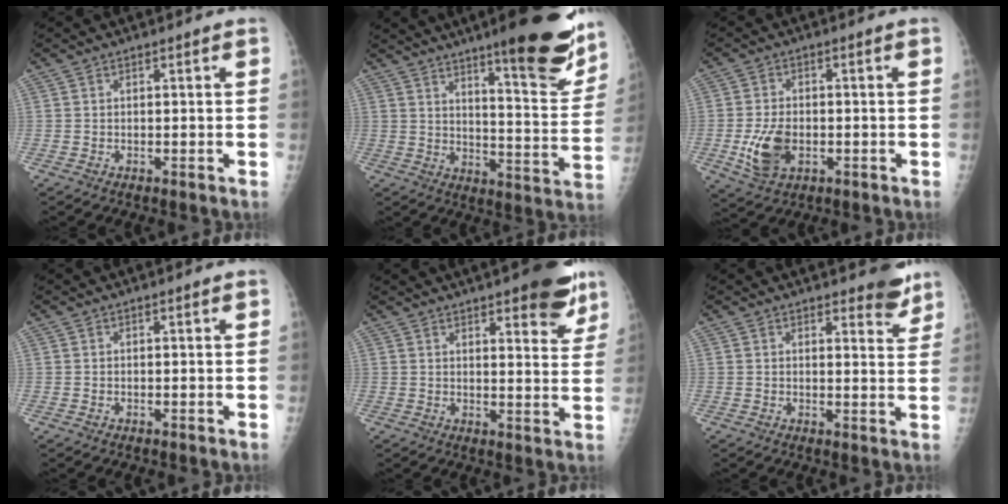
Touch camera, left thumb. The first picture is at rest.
{"total": 20.5, "force": [13.9, 3.5, 14.6], "torque": [-0.168, -0.080, 0.196]}
{"total": 7.8, "force": [-2.0, 4.9, 5.8], "torque": [-0.105, 0.005, -0.029]}
{"total": 0.0}
{"total": 13.2, "force": [8.7, 3.9, 9.1], "torque": [-0.081, -0.037, 0.105]}
{"total": 4.7, "force": [3.8, 1.5, 2.2], "torque": [-0.005, -0.028, 0.044]}